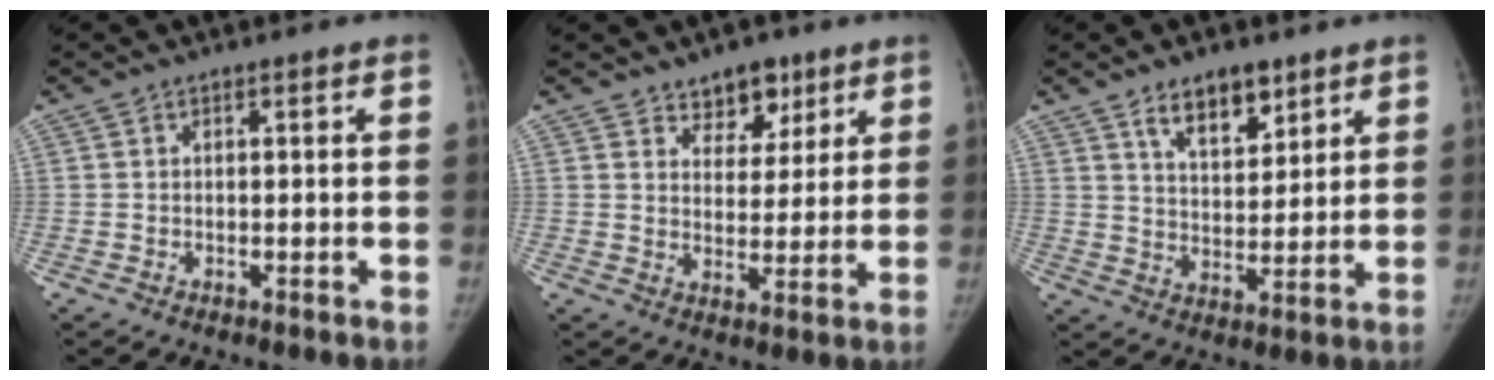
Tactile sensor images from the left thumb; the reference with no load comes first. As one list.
[{"total": 6.9, "force": [4.8, 4.4, 2.3], "torque": [0.003, -0.029, 0.077]}, {"total": 9.1, "force": [5.9, 4.4, 5.2], "torque": [-0.055, -0.041, 0.104]}]